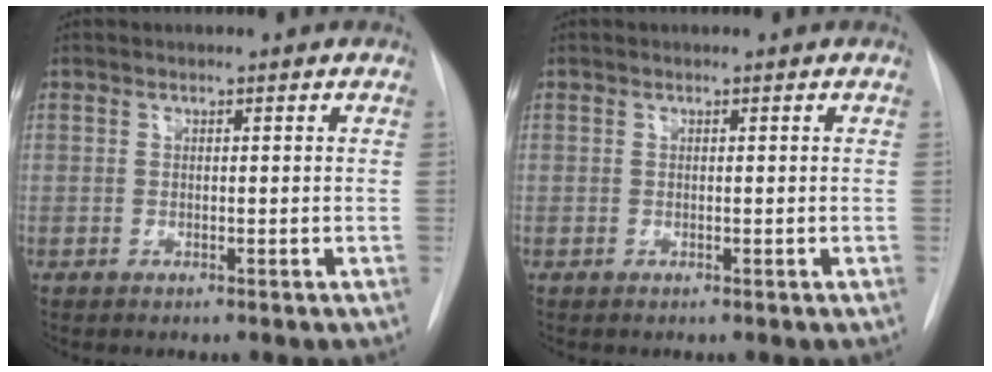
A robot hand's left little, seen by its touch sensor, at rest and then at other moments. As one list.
[{"total": 0.0}]